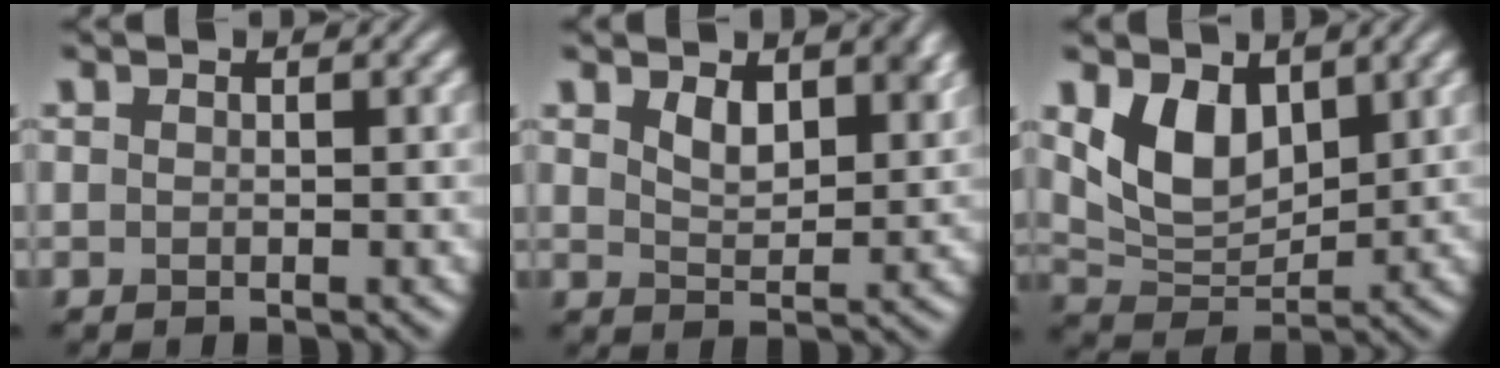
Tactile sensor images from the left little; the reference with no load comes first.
{"total": 3.2, "force": [1.9, 1.6, 2.1], "torque": [-0.044, -0.007, 0.035]}
{"total": 5.2, "force": [2.3, 3.2, 3.4], "torque": [-0.071, -0.015, 0.045]}